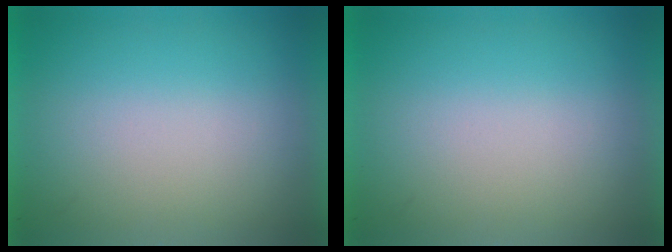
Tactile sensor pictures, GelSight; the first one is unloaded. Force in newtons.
{"total": 0.0}